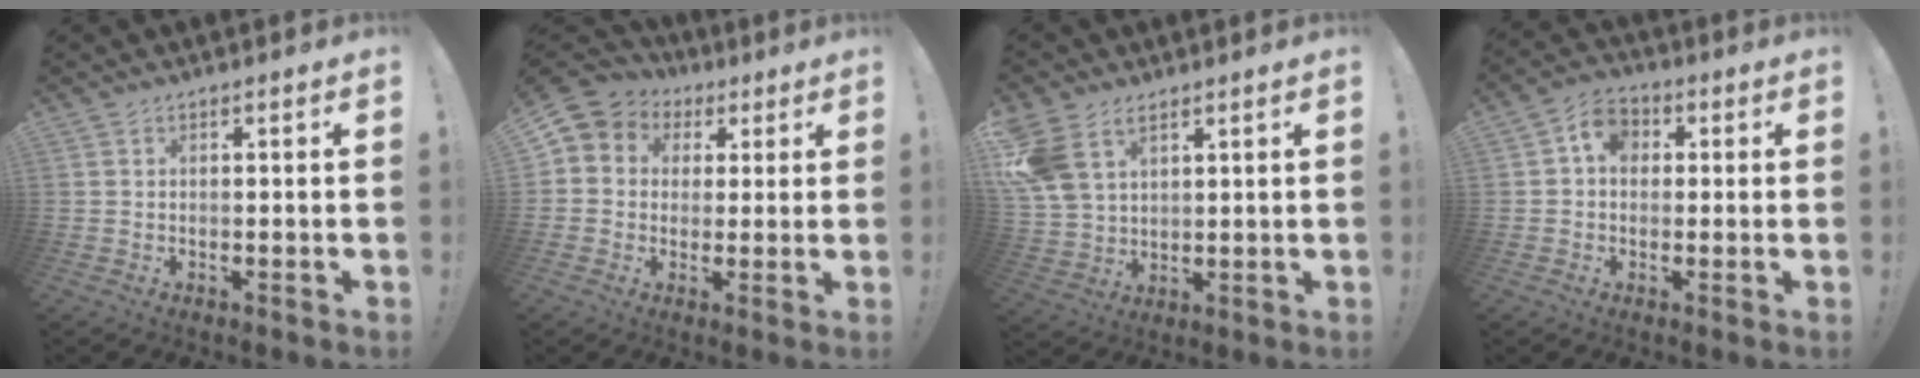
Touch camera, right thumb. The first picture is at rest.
{"total": 6.3, "force": [1.2, 5.9, 1.8], "torque": [-0.018, -0.003, 0.028]}
{"total": 9.7, "force": [5.5, 6.4, 4.9], "torque": [-0.091, -0.023, 0.114]}
{"total": 7.0, "force": [1.4, 5.6, 3.9], "torque": [-0.057, 0.006, 0.027]}